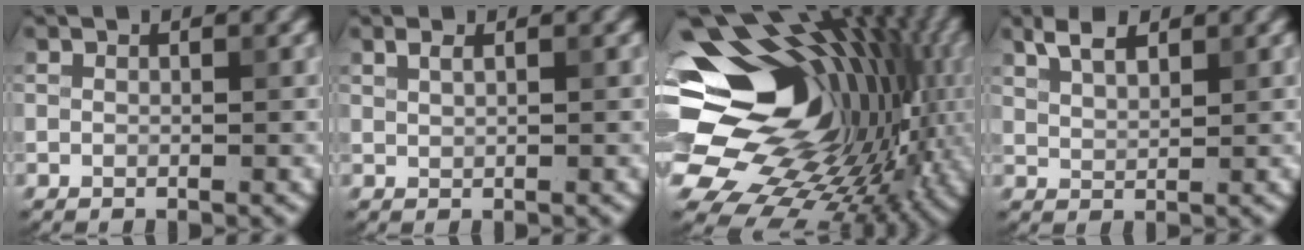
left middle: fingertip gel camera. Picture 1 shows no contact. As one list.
[{"total": 0.8, "force": [0.6, 0.3, 0.5], "torque": [-0.011, 0.001, 0.013]}, {"total": 18.4, "force": [2.1, 12.9, 12.9], "torque": [-0.207, 0.007, 0.044]}, {"total": 2.9, "force": [2.1, 1.2, 1.7], "torque": [-0.036, 0.005, 0.042]}]